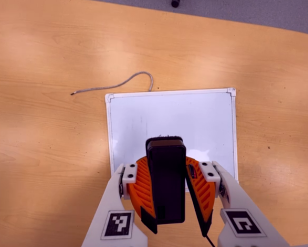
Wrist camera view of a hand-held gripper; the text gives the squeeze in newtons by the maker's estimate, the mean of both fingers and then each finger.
{"total": 9.3, "left": 9.9, "right": 8.7}